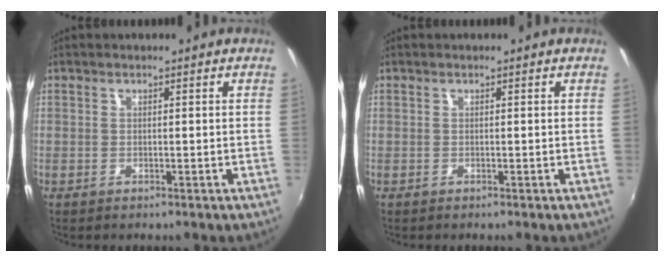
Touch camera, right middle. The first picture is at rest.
{"total": 0.0}